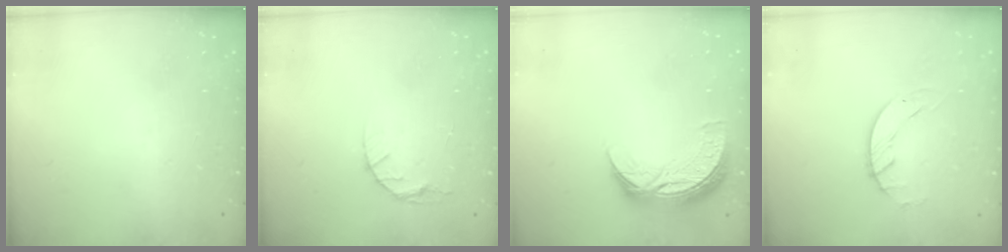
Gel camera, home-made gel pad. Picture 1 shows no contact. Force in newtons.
{"total": 4.9, "press": 4.9, "slide": 0.6}
{"total": 10.1, "press": 10.1, "slide": 0.8}
{"total": 1.4, "press": 1.4, "slide": 0.2}